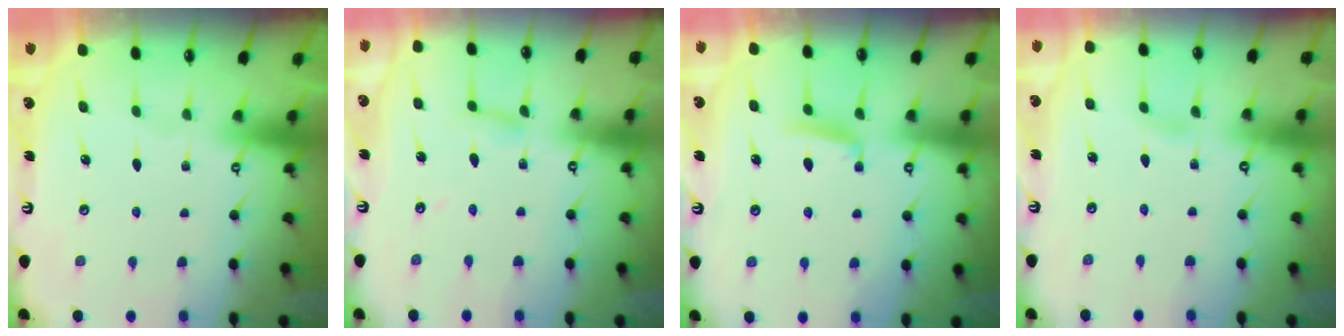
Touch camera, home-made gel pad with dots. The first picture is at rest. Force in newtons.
{"total": 2.8, "press": 2.8, "slide": 0.2}
{"total": 5.7, "press": 5.6, "slide": 0.6}
{"total": 0.6, "press": 0.6, "slide": 0.1}